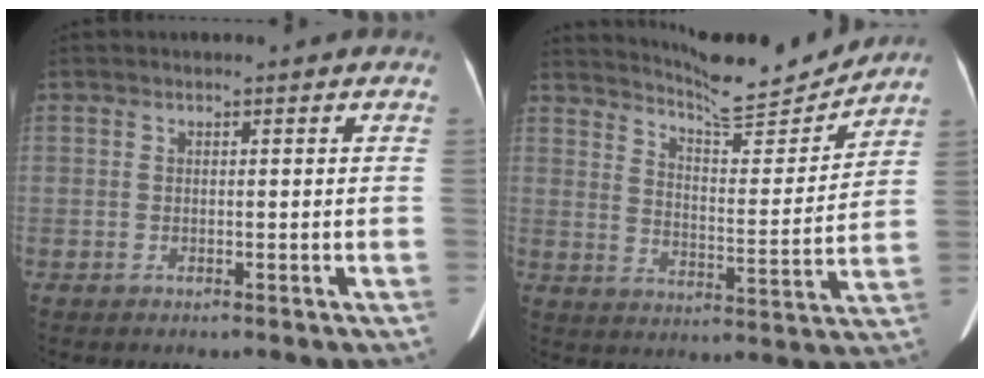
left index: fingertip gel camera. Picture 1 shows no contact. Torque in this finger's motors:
{"motor_torque": [0.81, -1.33, 0.09, 0.05]}